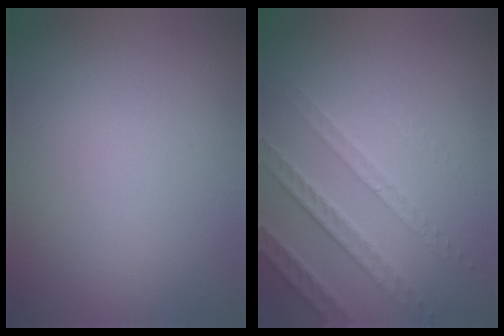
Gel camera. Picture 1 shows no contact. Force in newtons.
{"total": 3.4, "press": 3.2, "slide": 1.1}